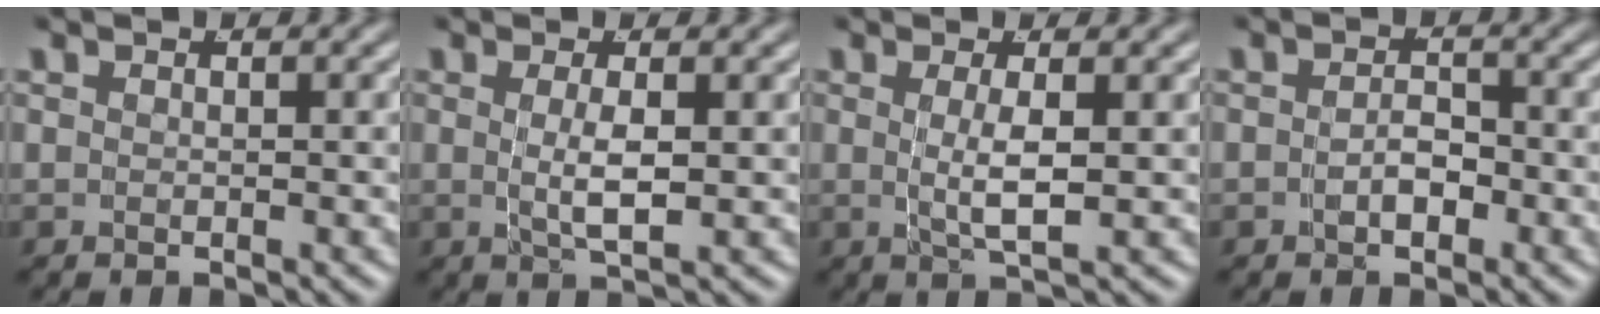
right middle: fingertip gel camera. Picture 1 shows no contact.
{"total": 2.8, "force": [-0.1, 0.2, 2.8], "torque": [-0.056, -0.015, 0.008]}
{"total": 3.1, "force": [-0.1, 0.2, 3.1], "torque": [-0.063, -0.015, 0.008]}
{"total": 2.0, "force": [-1.0, 1.2, 1.2], "torque": [-0.021, -0.006, -0.014]}